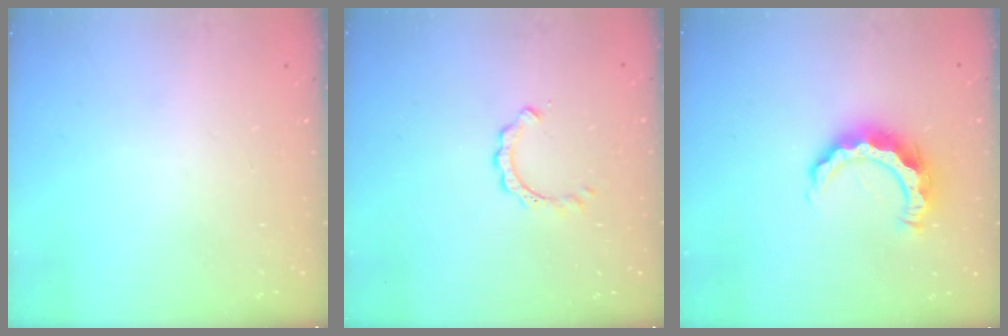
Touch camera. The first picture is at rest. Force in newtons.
{"total": 3.9, "press": 3.9, "slide": 0.5}
{"total": 9.6, "press": 9.5, "slide": 0.9}